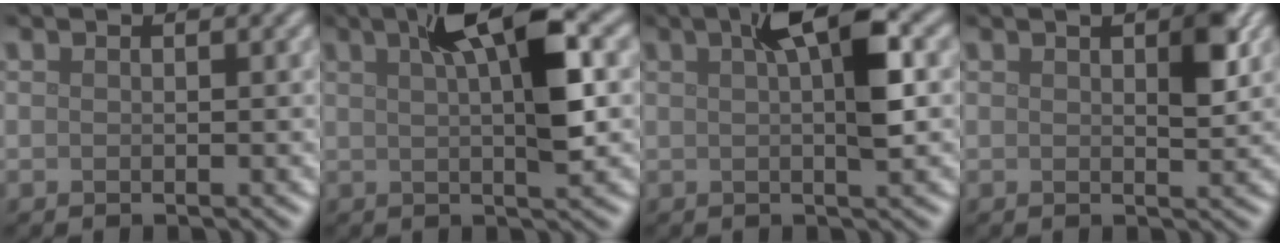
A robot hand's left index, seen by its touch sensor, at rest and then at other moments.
{"total": 6.8, "force": [2.2, 1.4, 6.3], "torque": [-0.100, 0.012, 0.033]}
{"total": 5.1, "force": [1.4, 1.0, 4.8], "torque": [-0.078, 0.011, 0.020]}
{"total": 3.0, "force": [1.1, 0.9, 2.6], "torque": [-0.036, 0.002, 0.018]}